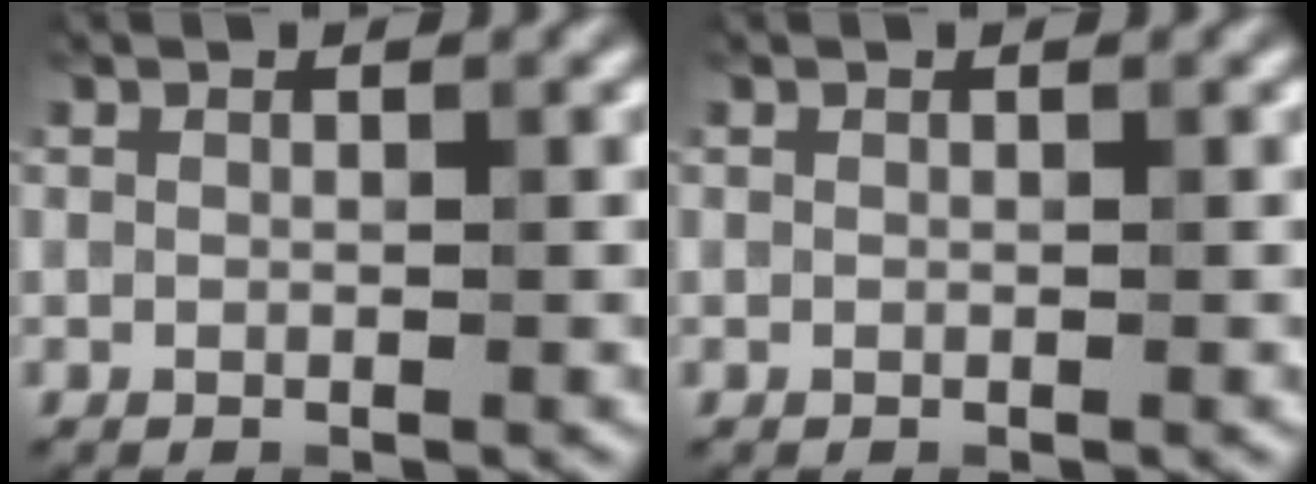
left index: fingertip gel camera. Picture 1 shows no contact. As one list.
[{"total": 0.0}]